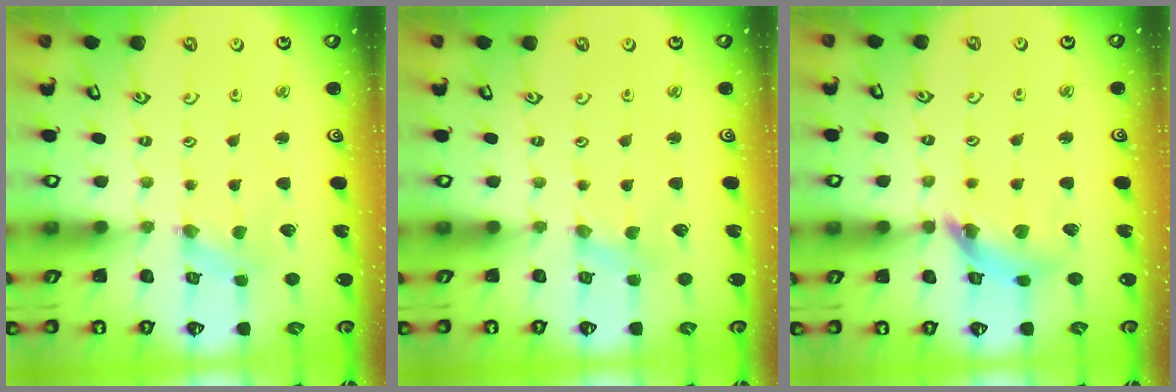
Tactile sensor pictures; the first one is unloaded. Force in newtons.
{"total": 0.0}
{"total": 12.2, "press": 12.1, "slide": 1.6}